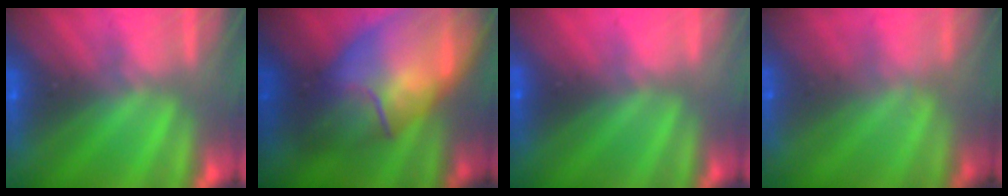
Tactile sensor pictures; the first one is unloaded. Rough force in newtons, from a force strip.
{"total": 7.6}
{"total": 3.4}
{"total": 5.5}